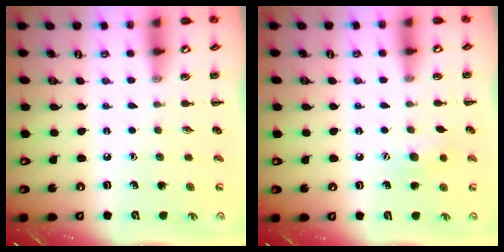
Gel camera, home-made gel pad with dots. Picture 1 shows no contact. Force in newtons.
{"total": 7.5, "press": 7.4, "slide": 1.5}